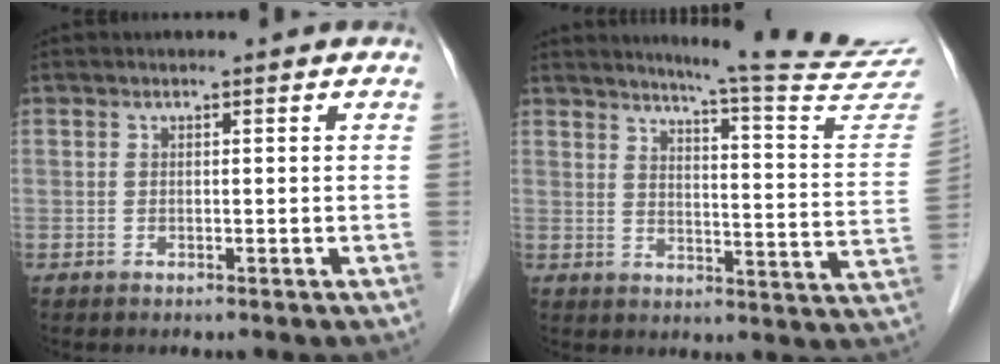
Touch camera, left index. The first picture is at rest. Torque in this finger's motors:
{"motor_torque": [0.15, -0.85, 0.04, 0.03]}